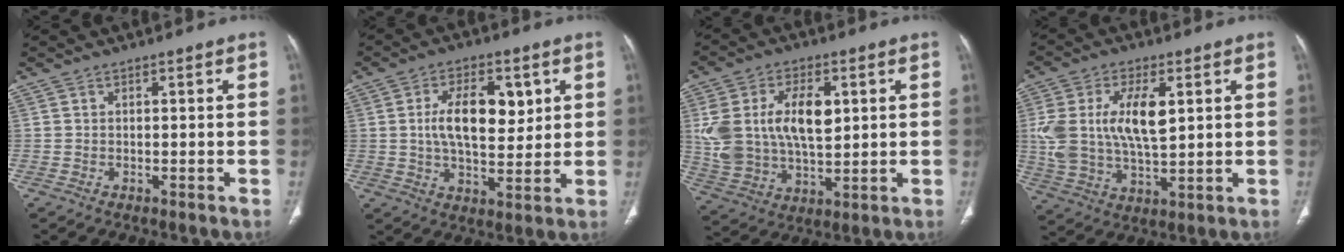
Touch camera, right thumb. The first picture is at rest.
{"total": 12.4, "force": [2.8, 6.4, 10.2], "torque": [-0.141, -0.011, 0.047]}
{"total": 17.0, "force": [3.6, 9.8, 13.4], "torque": [-0.245, -0.005, 0.076]}
{"total": 14.3, "force": [3.1, 7.0, 12.1], "torque": [-0.242, -0.007, 0.065]}